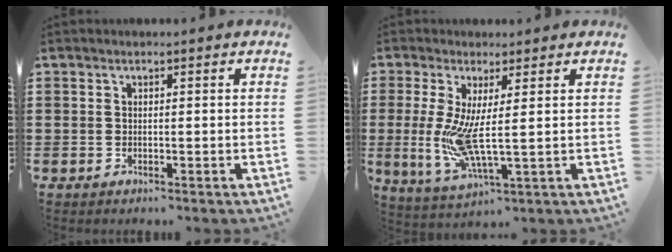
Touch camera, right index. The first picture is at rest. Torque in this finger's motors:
{"motor_torque": [2.06, -0.03, 0.68, 0.21]}